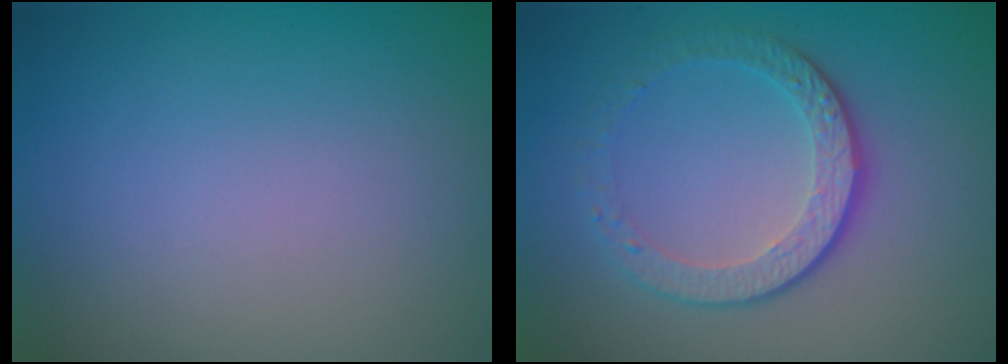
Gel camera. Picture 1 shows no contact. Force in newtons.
{"total": 4.3, "press": 3.0, "slide": 3.1}